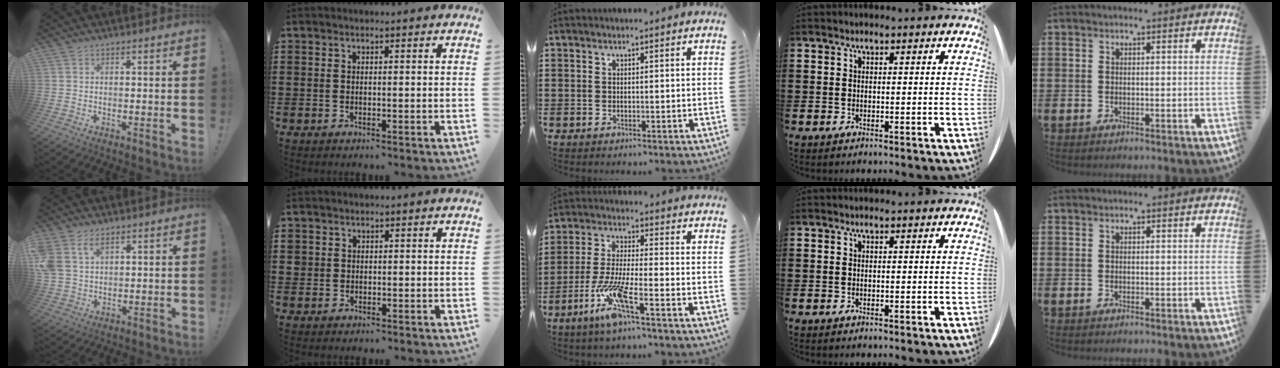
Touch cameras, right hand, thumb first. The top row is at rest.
{"thumb": {"total": 7.3, "force": [3.7, 4.9, 3.9], "torque": [-0.082, -0.013, 0.073]}, "index": {"total": 1.1, "force": [0.3, 1.1, 0.1], "torque": [-0.004, 0.005, 0.007]}, "middle": {"total": 8.8, "force": [-4.9, 1.4, 7.2], "torque": [-0.163, -0.014, -0.096]}}